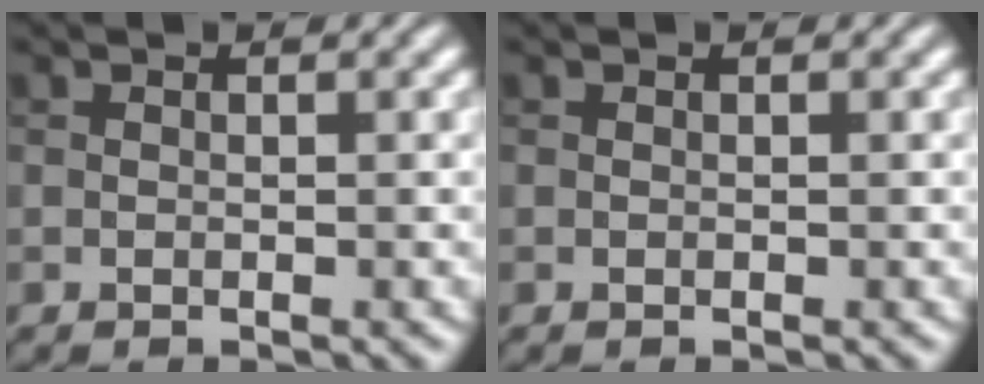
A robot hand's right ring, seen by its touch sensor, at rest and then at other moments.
{"total": 0.0}